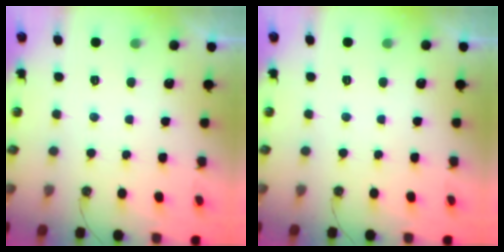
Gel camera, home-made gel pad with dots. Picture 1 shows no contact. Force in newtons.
{"total": 0.0}